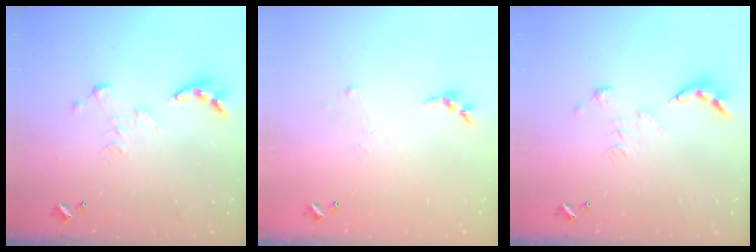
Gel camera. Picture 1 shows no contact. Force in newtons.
{"total": 4.2, "press": 4.2, "slide": 0.5}
{"total": 2.7, "press": 2.2, "slide": 1.5}